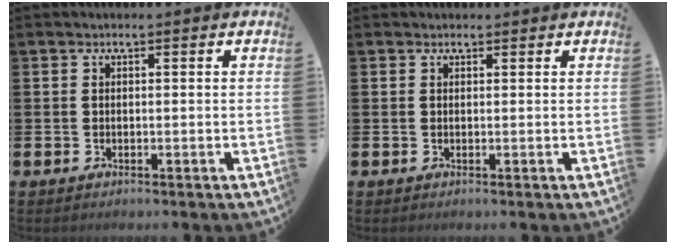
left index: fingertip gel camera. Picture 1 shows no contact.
{"total": 0.7, "force": [0.6, 0.3, 0.0], "torque": [0.007, -0.001, 0.009]}